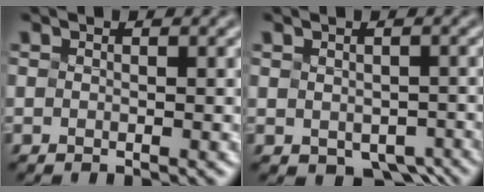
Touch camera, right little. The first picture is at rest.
{"total": 4.2, "force": [-1.9, 2.6, 2.6], "torque": [-0.029, -0.020, -0.015]}